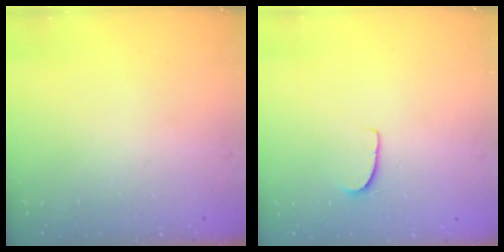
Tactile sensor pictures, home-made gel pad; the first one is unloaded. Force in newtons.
{"total": 5.7, "press": 5.7, "slide": 0.3}